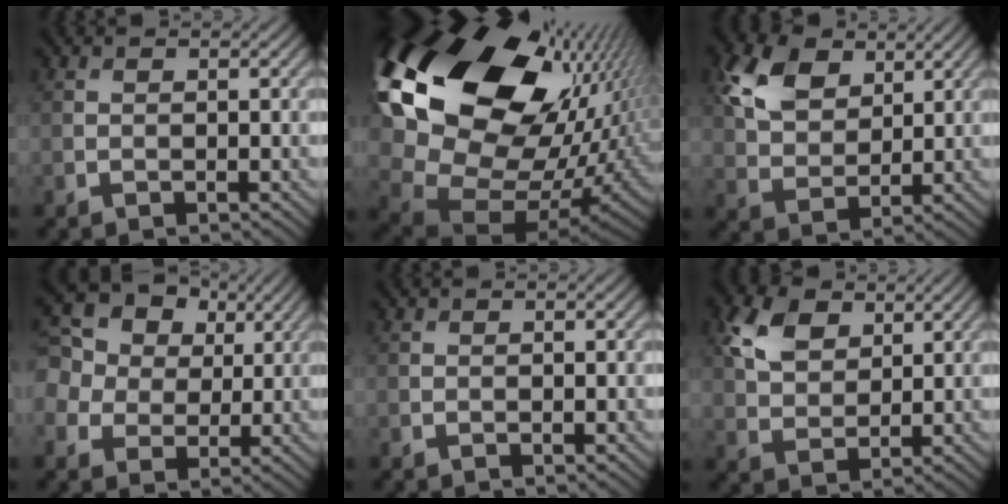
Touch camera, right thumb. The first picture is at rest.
{"total": 21.9, "force": [8.0, 15.0, 13.8], "torque": [-0.315, -0.009, 0.176]}
{"total": 8.4, "force": [4.1, 5.3, 5.1], "torque": [-0.132, 0.005, 0.078]}
{"total": 13.9, "force": [4.6, 11.5, 6.2], "torque": [-0.203, 0.038, 0.085]}
{"total": 0.0}
{"total": 6.8, "force": [3.3, 4.4, 4.1], "torque": [-0.104, 0.004, 0.063]}